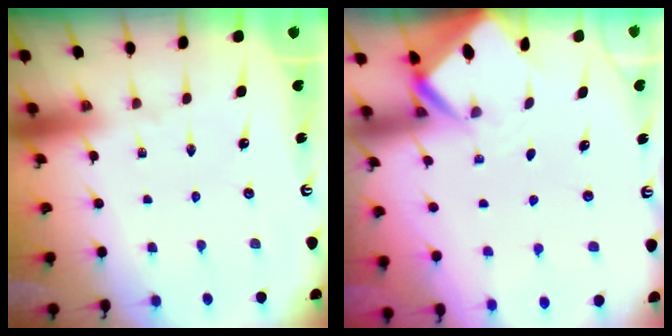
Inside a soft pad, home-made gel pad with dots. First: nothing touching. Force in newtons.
{"total": 3.2, "press": 3.2, "slide": 0.2}